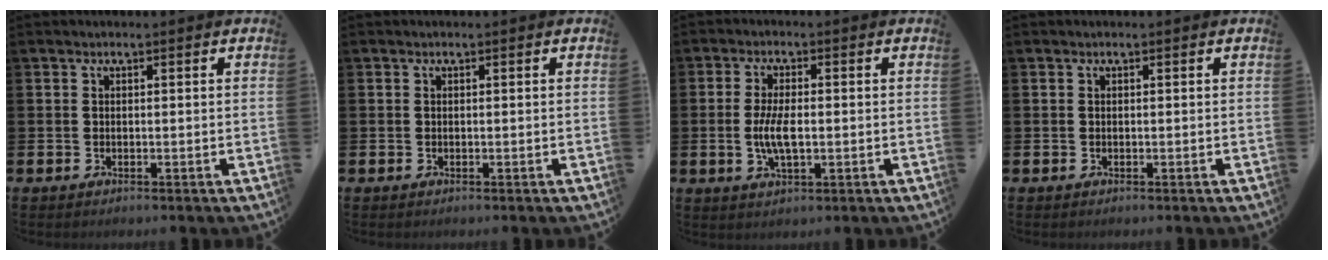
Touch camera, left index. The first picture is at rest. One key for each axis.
{"total": 0.0}
{"total": 4.9, "fx": -0.4, "fy": 2.0, "fz": 4.5, "tx": -0.091, "ty": -0.002, "tz": -0.013}
{"total": 0.0}